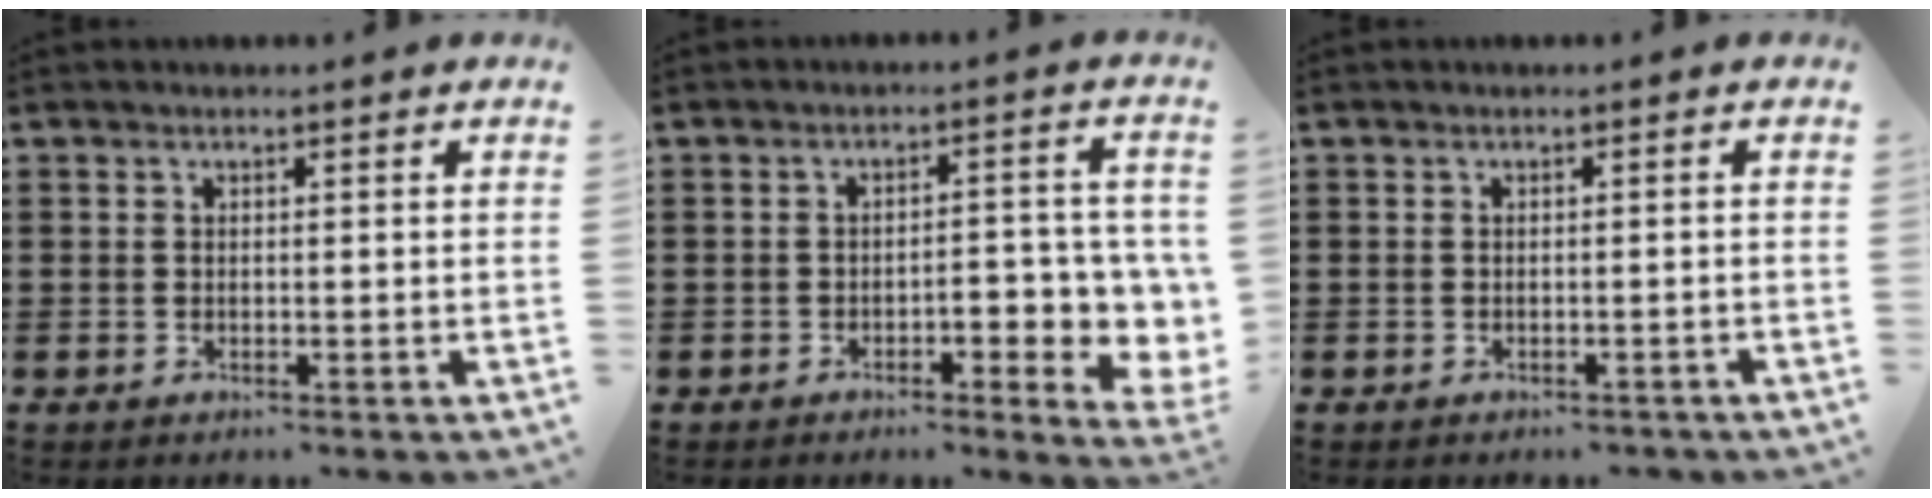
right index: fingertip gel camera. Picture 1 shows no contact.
{"total": 6.3, "force": [-1.8, 2.4, 5.6], "torque": [-0.069, -0.005, -0.033]}
{"total": 1.0, "force": [-0.9, 0.3, 0.1], "torque": [-0.007, 0.000, -0.019]}